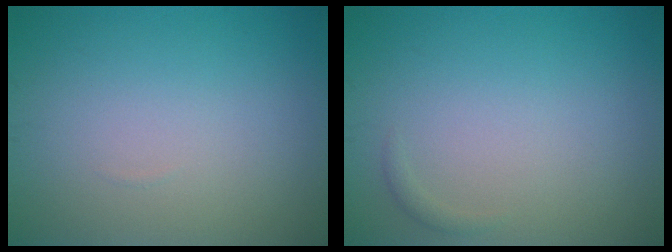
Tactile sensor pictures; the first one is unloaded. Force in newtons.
{"total": 0.6, "press": 0.6, "slide": 0.0}